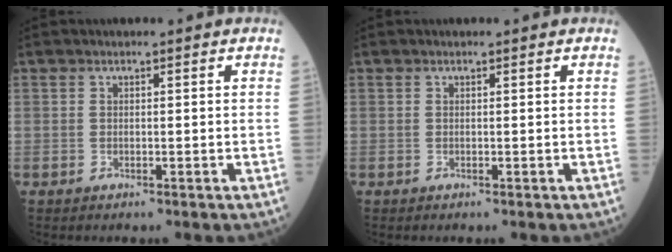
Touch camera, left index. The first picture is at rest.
{"total": 0.0}